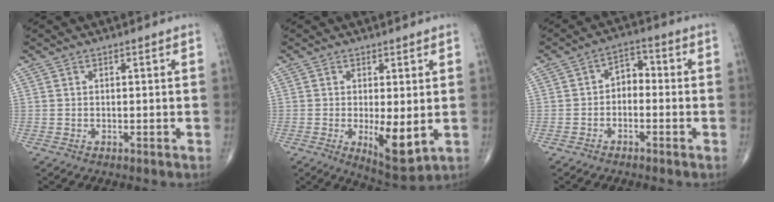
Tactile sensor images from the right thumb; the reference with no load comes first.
{"total": 7.7, "force": [-1.1, 2.8, 7.1], "torque": [-0.107, -0.024, -0.008]}
{"total": 4.4, "force": [-0.9, 3.0, 3.0], "torque": [-0.031, 0.028, -0.030]}